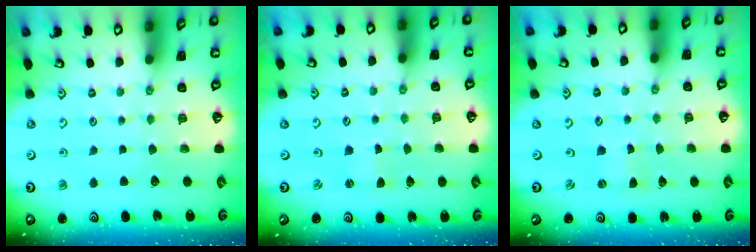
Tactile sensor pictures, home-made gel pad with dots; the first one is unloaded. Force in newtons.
{"total": 0.6, "press": 0.6, "slide": 0.0}
{"total": 0.0}